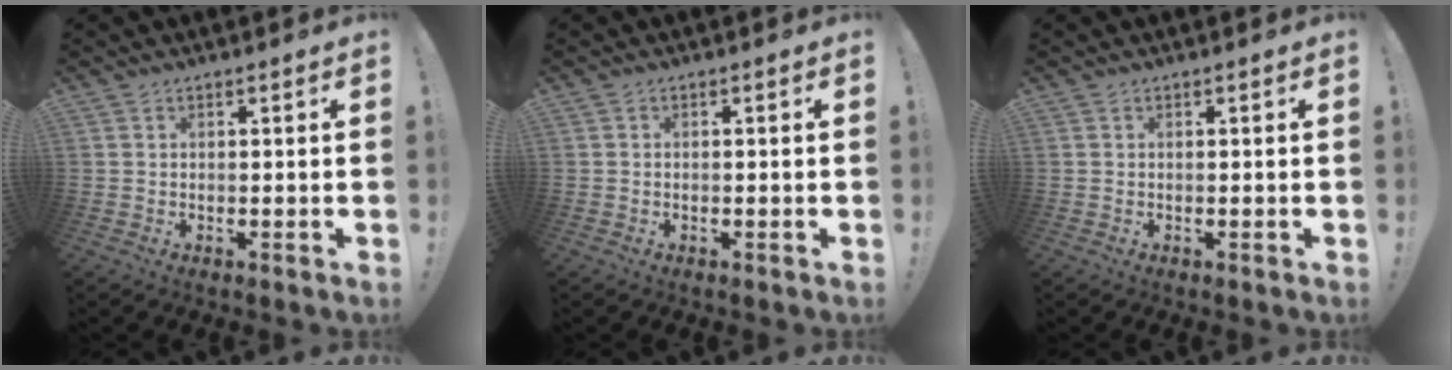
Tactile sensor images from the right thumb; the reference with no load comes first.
{"total": 0.0}
{"total": 0.0}